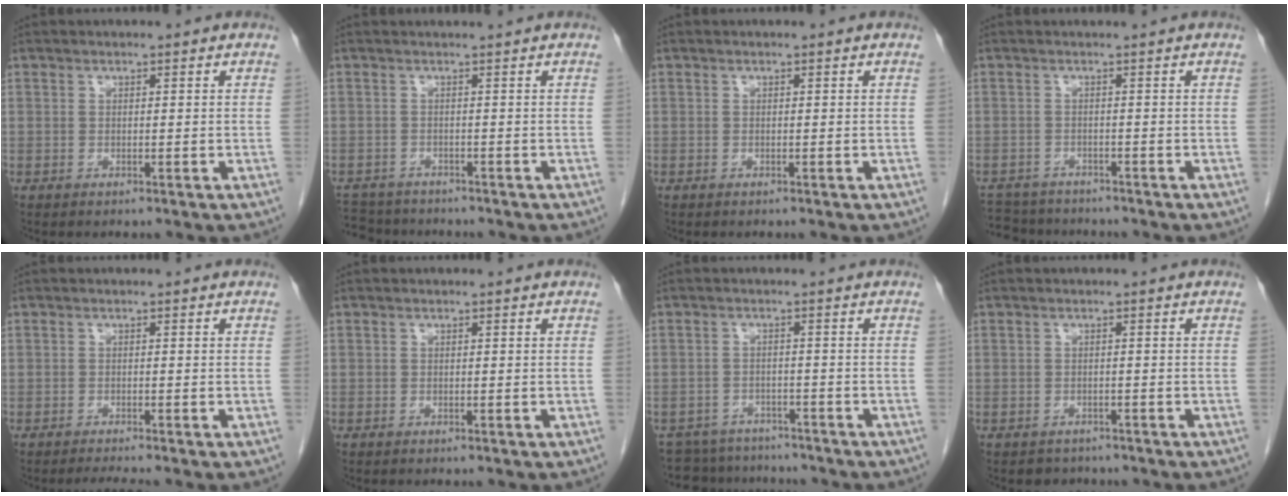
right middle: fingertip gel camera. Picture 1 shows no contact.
{"total": 5.4, "force": [-4.4, 2.0, 2.2], "torque": [-0.036, 0.020, -0.062]}
{"total": 0.0}
{"total": 6.4, "force": [-5.7, 2.4, 1.8], "torque": [-0.026, 0.011, -0.079]}
{"total": 1.8, "force": [-1.6, -0.5, 0.7], "torque": [-0.017, -0.006, -0.029]}
{"total": 0.0}
{"total": 8.9, "force": [-8.2, 3.5, 0.8], "torque": [-0.018, 0.005, -0.106]}
{"total": 2.1, "force": [-1.7, 1.2, -0.2], "torque": [-0.009, 0.003, -0.026]}